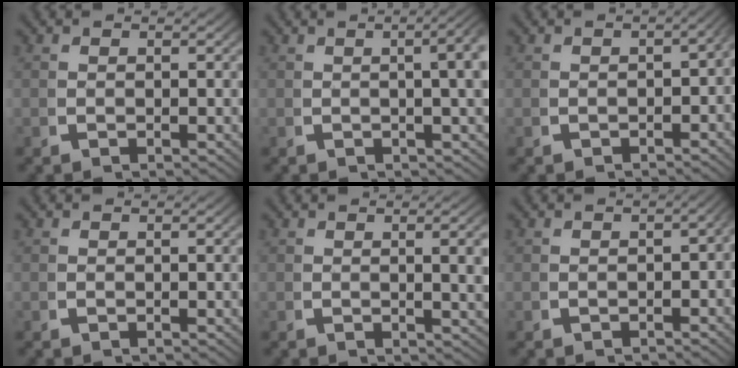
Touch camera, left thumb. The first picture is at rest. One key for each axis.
{"total": 7.8, "fx": 2.5, "fy": 3.7, "fz": 6.4, "tx": -0.048, "ty": 0.038, "tz": 0.013}
{"total": 2.5, "fx": -1.0, "fy": 1.4, "fz": 1.8, "tx": -0.017, "ty": 0.005, "tz": -0.015}
{"total": 0.0}
{"total": 3.2, "fx": 0.5, "fy": 0.9, "fz": 3.0, "tx": -0.032, "ty": -0.003, "tz": 0.008}
{"total": 1.7, "fx": -1.0, "fy": 0.9, "fz": 1.0, "tx": -0.010, "ty": 0.001, "tz": -0.015}